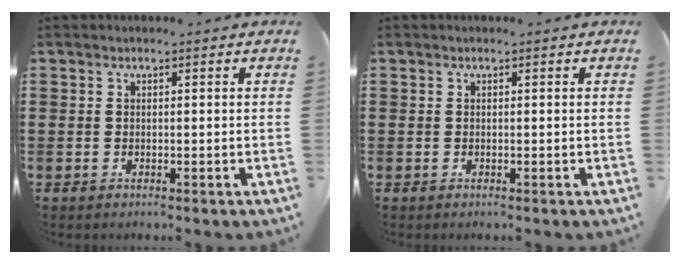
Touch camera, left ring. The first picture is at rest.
{"total": 0.0}